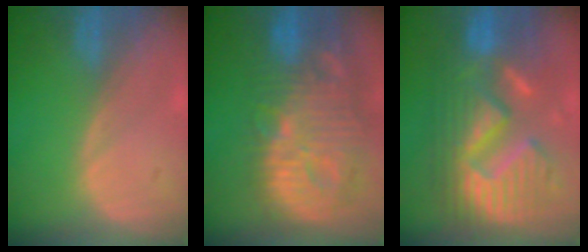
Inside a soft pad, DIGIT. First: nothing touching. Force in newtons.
{"total": 14.2, "press": 12.4, "slide": 6.9}
{"total": 13.2, "press": 13.2, "slide": 1.2}